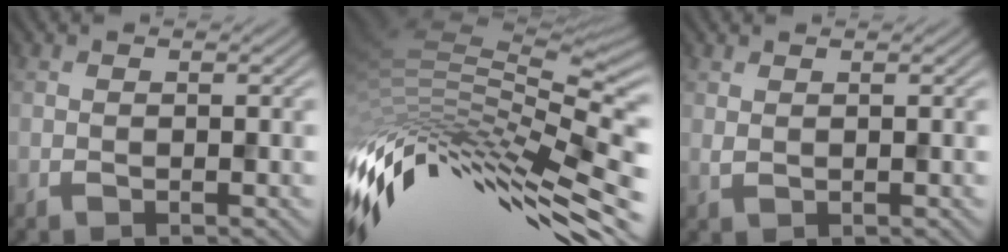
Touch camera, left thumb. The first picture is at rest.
{"total": 15.3, "force": [-7.0, 5.4, 12.5], "torque": [-0.272, -0.011, -0.119]}
{"total": 0.8, "force": [0.8, 0.1, 0.1], "torque": [-0.001, -0.002, 0.019]}